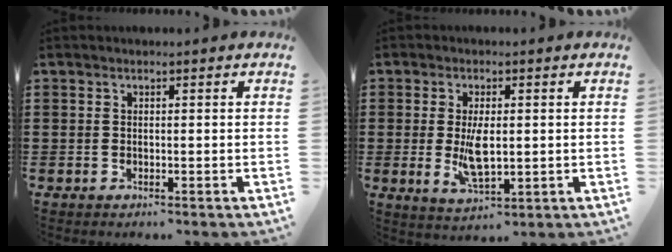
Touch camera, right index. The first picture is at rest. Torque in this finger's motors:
{"motor_torque": [1.80, 0.33, 0.72, 0.12]}